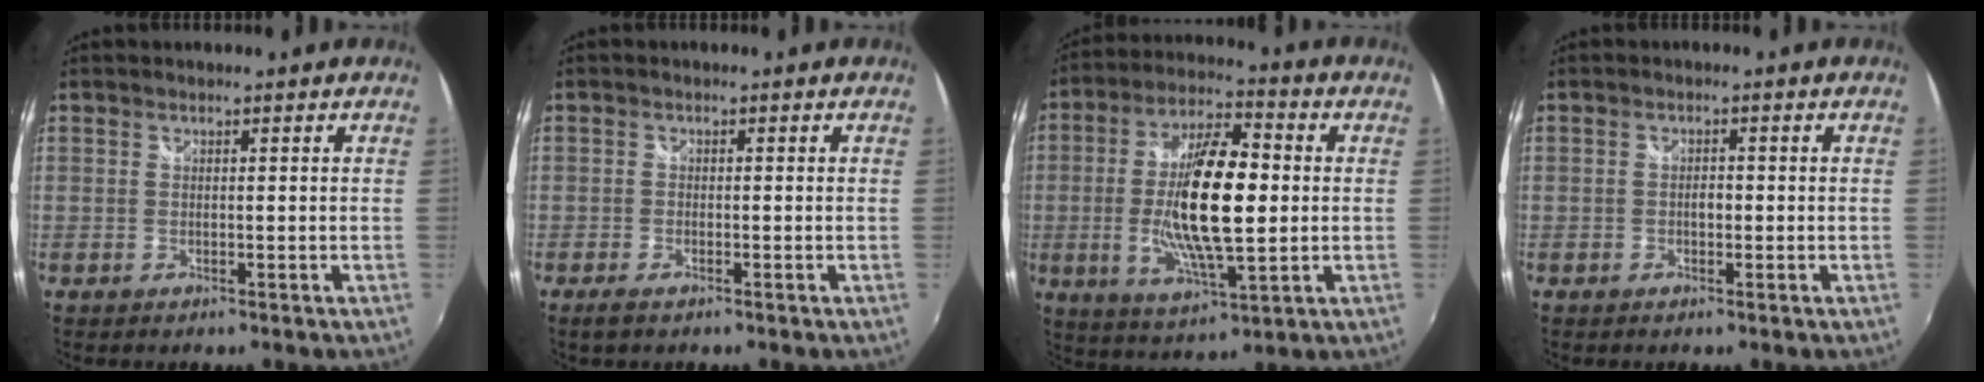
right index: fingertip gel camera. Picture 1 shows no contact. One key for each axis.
{"total": 2.4, "fx": -1.7, "fy": 0.9, "fz": 1.4, "tx": -0.033, "ty": -0.007, "tz": -0.033}
{"total": 16.9, "fx": -0.5, "fy": 5.3, "fz": 16.0, "tx": -0.306, "ty": 0.000, "tz": -0.009}
{"total": 1.4, "fx": -0.3, "fy": 0.9, "fz": 1.0, "tx": -0.019, "ty": 0.002, "tz": -0.008}